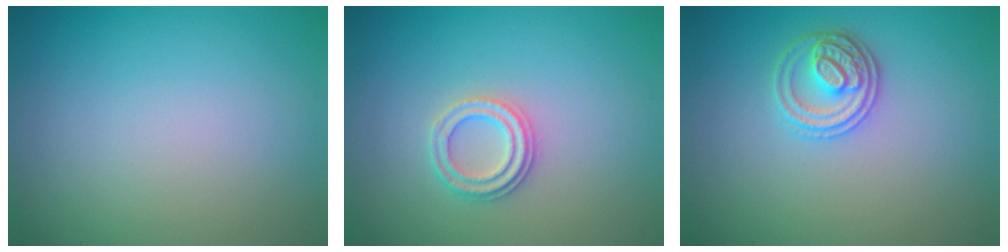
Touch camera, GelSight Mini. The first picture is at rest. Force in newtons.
{"total": 2.2, "press": 2.1, "slide": 0.6}
{"total": 2.9, "press": 2.8, "slide": 0.7}